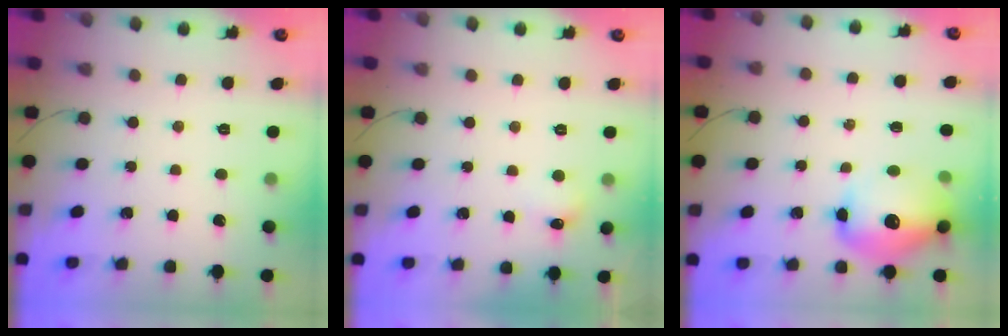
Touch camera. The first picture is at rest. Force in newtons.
{"total": 5.6, "press": 5.4, "slide": 1.7}
{"total": 14.5, "press": 13.9, "slide": 4.2}